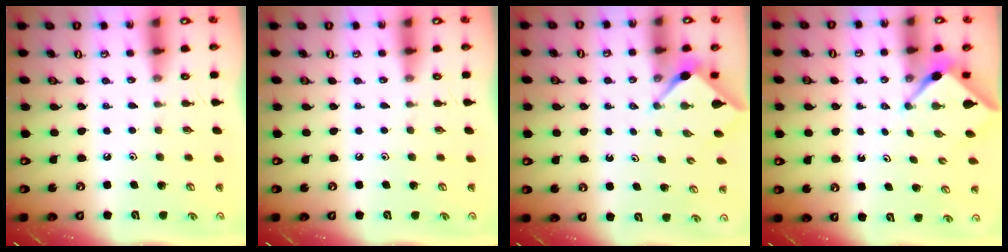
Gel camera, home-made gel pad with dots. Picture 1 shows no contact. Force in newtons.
{"total": 0.0}
{"total": 2.9, "press": 2.9, "slide": 0.3}
{"total": 3.2, "press": 3.2, "slide": 0.4}